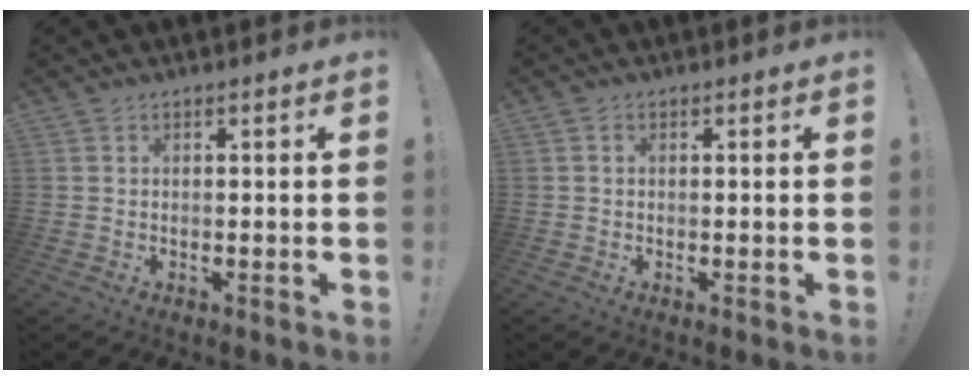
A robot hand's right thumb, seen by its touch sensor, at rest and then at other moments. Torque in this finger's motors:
{"motor_torque": [-0.05, 0.07, -0.03, -0.04, 0.04]}